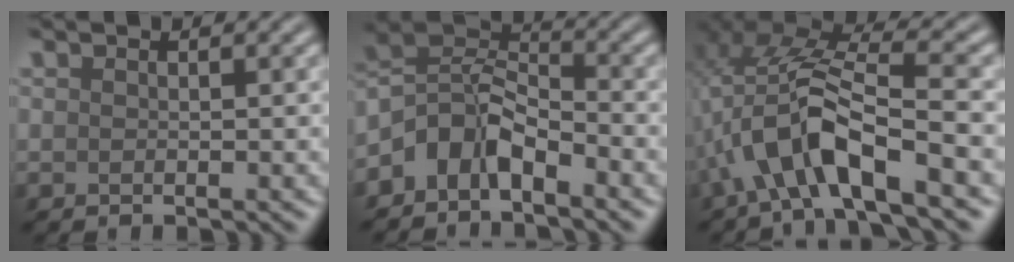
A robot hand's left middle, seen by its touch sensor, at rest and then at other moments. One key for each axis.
{"total": 4.7, "fx": -3.2, "fy": 2.3, "fz": 2.5, "tx": -0.041, "ty": 0.008, "tz": -0.075}
{"total": 7.1, "fx": -2.9, "fy": 2.2, "fz": 6.2, "tx": -0.122, "ty": 0.011, "tz": -0.052}